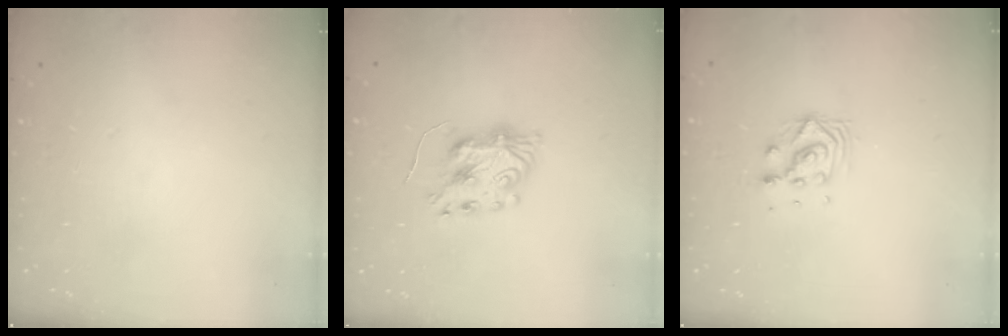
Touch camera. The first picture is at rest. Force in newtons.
{"total": 8.7, "press": 8.6, "slide": 0.6}
{"total": 7.0, "press": 7.0, "slide": 0.5}